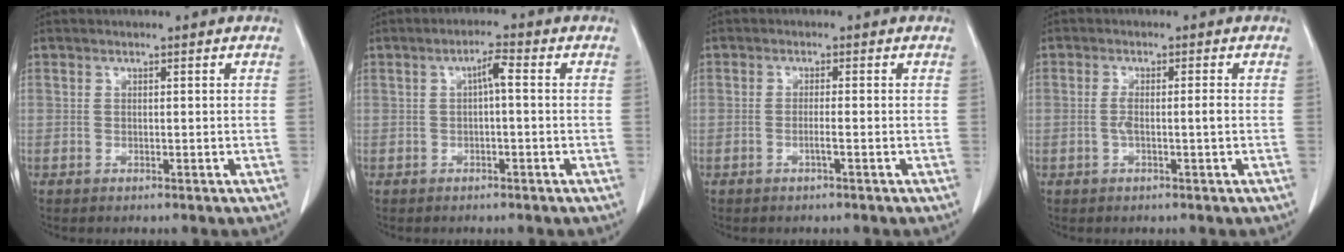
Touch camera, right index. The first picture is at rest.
{"total": 2.6, "force": [0.2, 0.3, 2.6], "torque": [-0.046, 0.008, 0.003]}
{"total": 1.3, "force": [-0.6, -0.3, 1.1], "torque": [-0.020, 0.000, -0.014]}
{"total": 2.3, "force": [-0.5, 0.0, 2.3], "torque": [-0.044, 0.002, -0.008]}